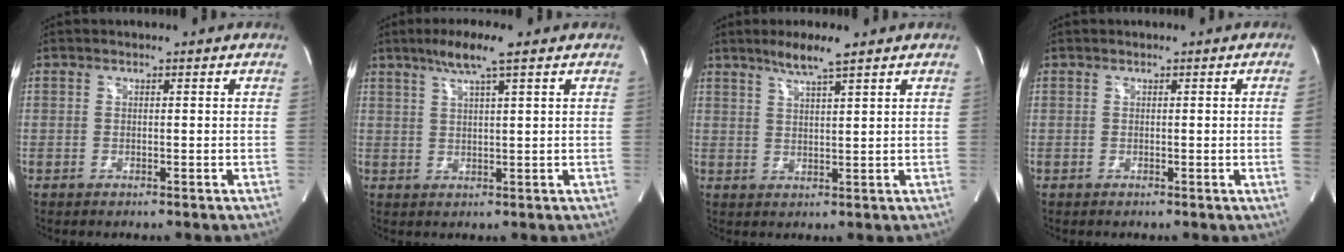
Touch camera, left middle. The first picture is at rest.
{"total": 5.4, "force": [3.5, -0.4, 4.2], "torque": [-0.085, 0.005, 0.066]}
{"total": 4.8, "force": [3.5, -0.2, 3.2], "torque": [-0.067, 0.000, 0.067]}
{"total": 0.0}